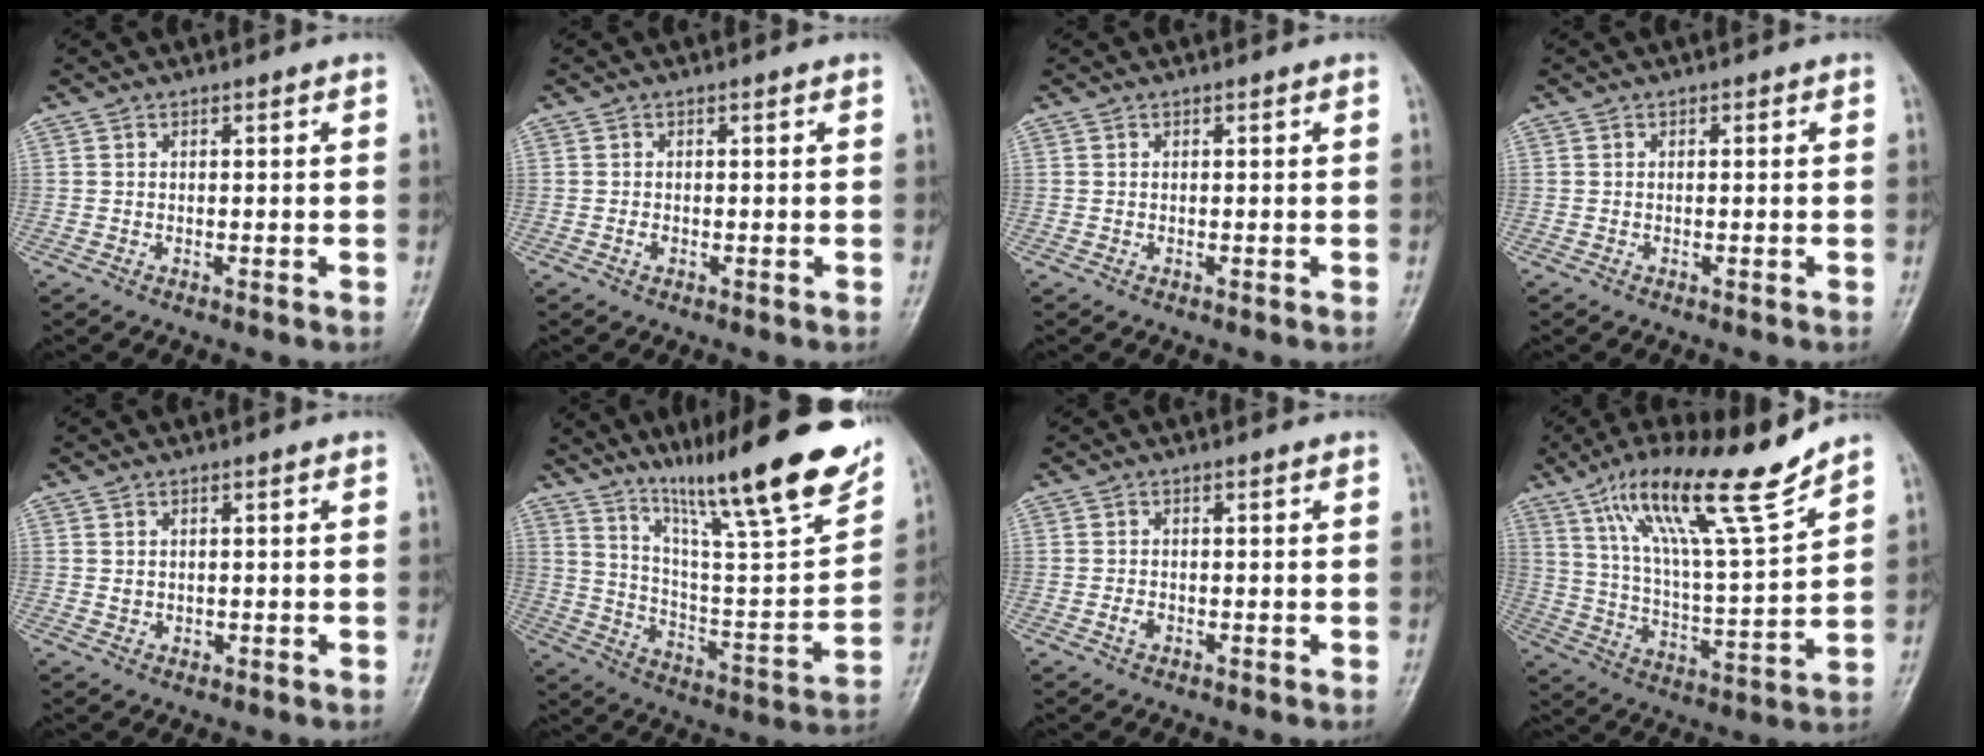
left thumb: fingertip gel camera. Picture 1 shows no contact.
{"total": 0.8, "force": [0.1, 0.4, 0.7], "torque": [-0.012, 0.005, 0.004]}
{"total": 0.0}
{"total": 0.0}
{"total": 1.4, "force": [0.8, 0.7, 0.9], "torque": [-0.008, -0.007, 0.017]}
{"total": 26.2, "force": [17.6, 4.0, 19.0], "torque": [-0.273, -0.070, 0.285]}
{"total": 1.4, "force": [0.0, 0.8, 1.1], "torque": [-0.016, 0.005, 0.003]}
{"total": 19.2, "force": [13.1, 2.2, 13.9], "torque": [-0.223, -0.060, 0.229]}